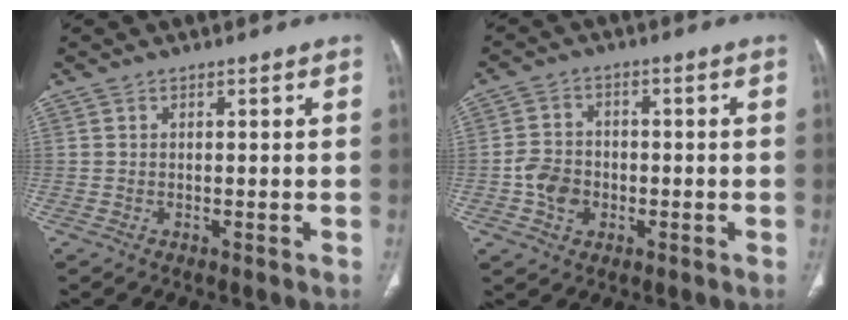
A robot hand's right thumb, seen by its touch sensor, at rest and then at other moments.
{"total": 6.1, "force": [-1.6, 4.9, 3.2], "torque": [-0.042, 0.013, -0.033]}